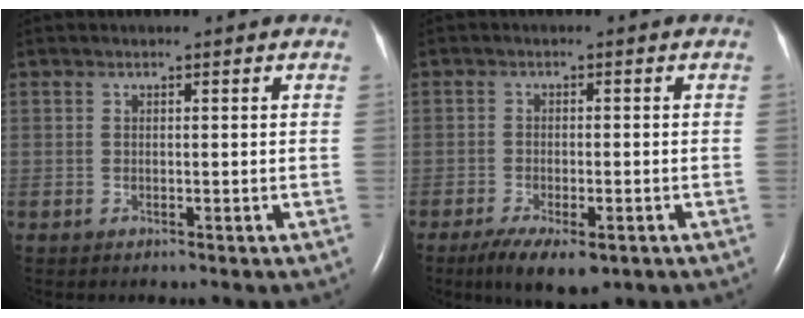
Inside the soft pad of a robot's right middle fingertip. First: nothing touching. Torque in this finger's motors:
{"motor_torque": [0.43, -0.42, 0.08, 0.03]}